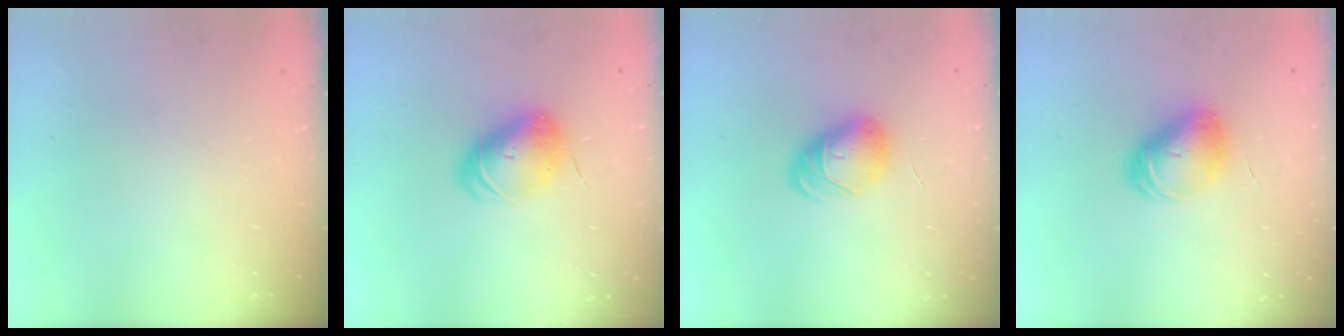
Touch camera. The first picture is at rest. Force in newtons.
{"total": 8.7, "press": 8.6, "slide": 1.1}
{"total": 8.3, "press": 8.3, "slide": 0.8}
{"total": 9.1, "press": 9.1, "slide": 0.1}